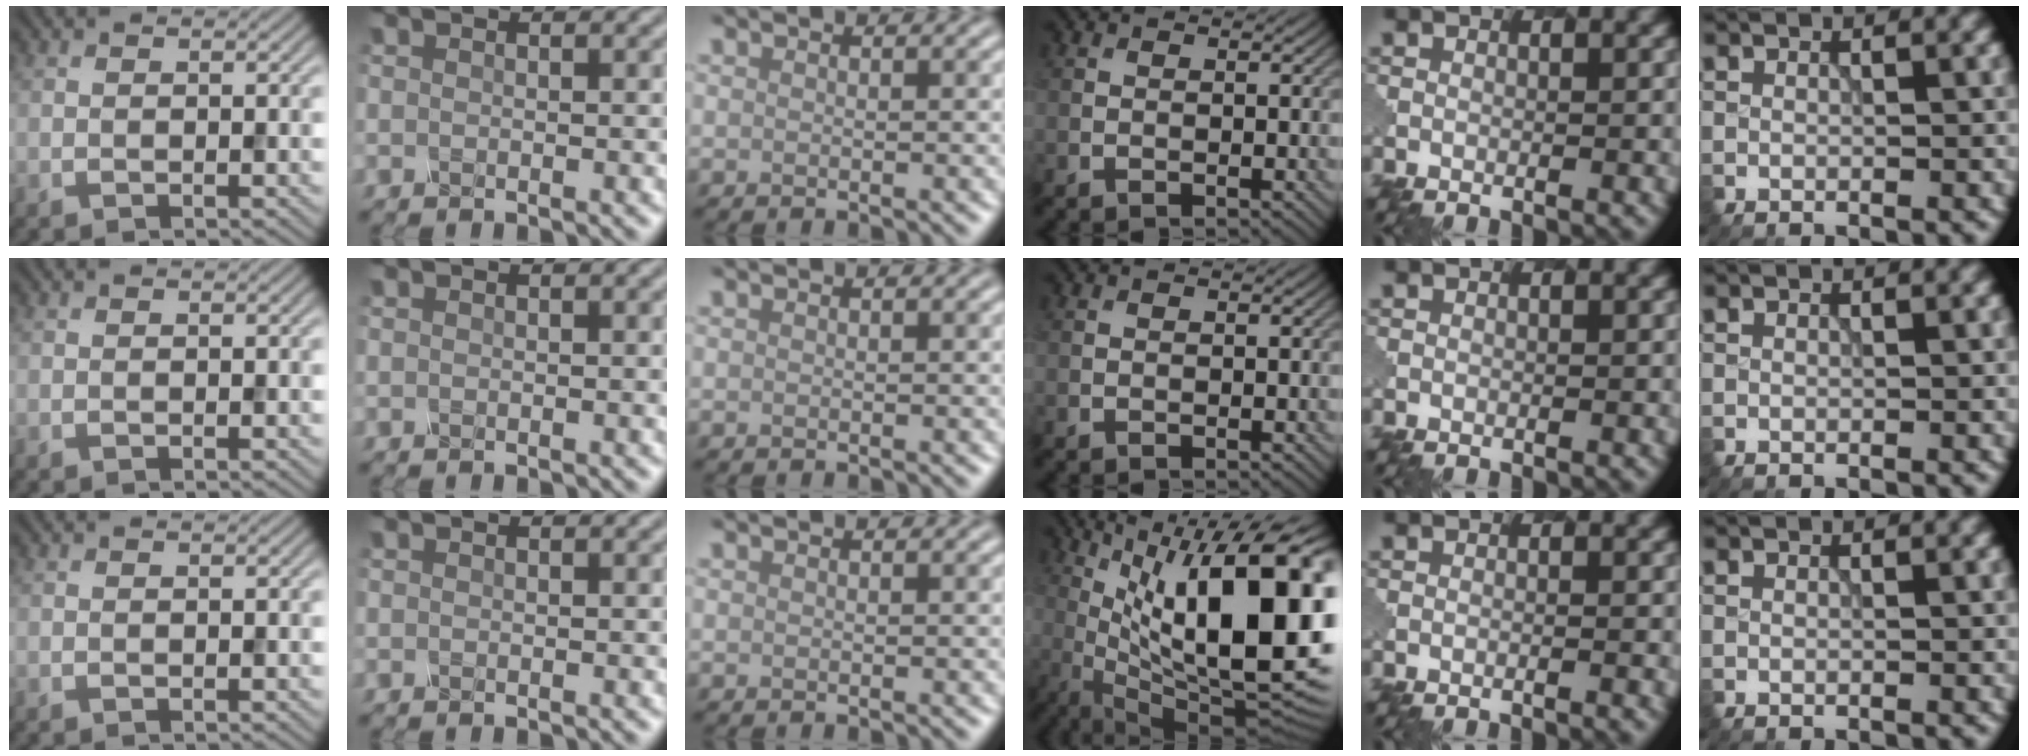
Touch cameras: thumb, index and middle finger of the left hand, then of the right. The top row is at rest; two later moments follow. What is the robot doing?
{"motion": "shake", "object": "salt shaker"}